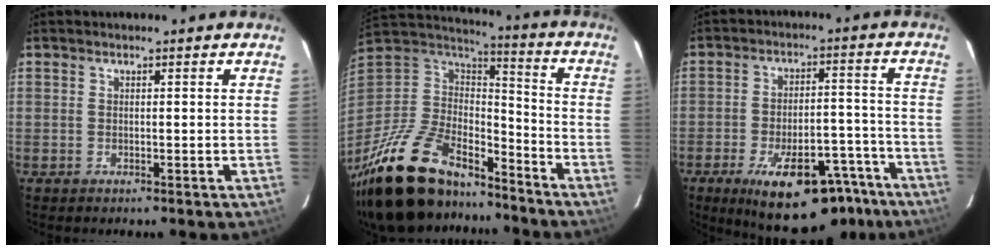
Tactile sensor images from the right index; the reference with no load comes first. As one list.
[{"total": 29.8, "force": [-21.6, 12.7, 16.1], "torque": [-0.338, -0.010, -0.355]}, {"total": 20.4, "force": [-13.9, 8.2, 12.6], "torque": [-0.198, 0.001, -0.182]}]